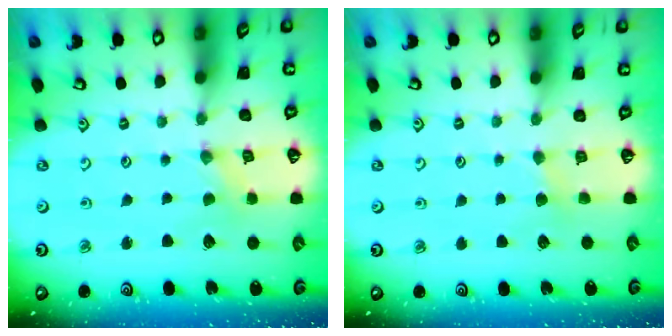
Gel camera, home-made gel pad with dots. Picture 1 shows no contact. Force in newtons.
{"total": 2.8, "press": 2.8, "slide": 0.3}